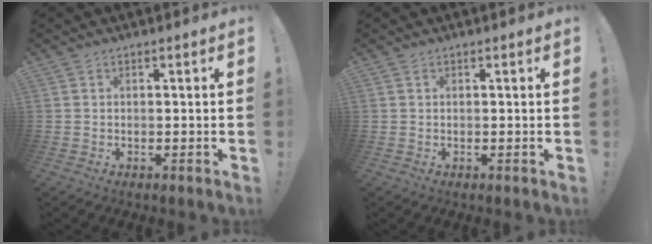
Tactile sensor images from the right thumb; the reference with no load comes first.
{"total": 0.0}